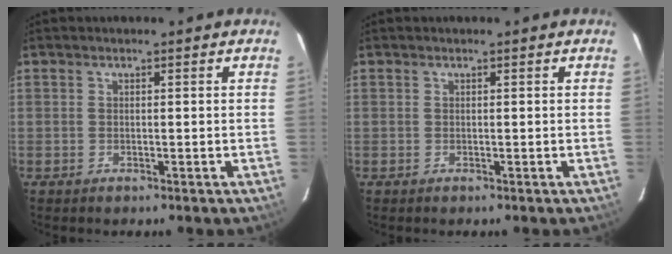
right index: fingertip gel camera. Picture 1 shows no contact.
{"total": 0.0}